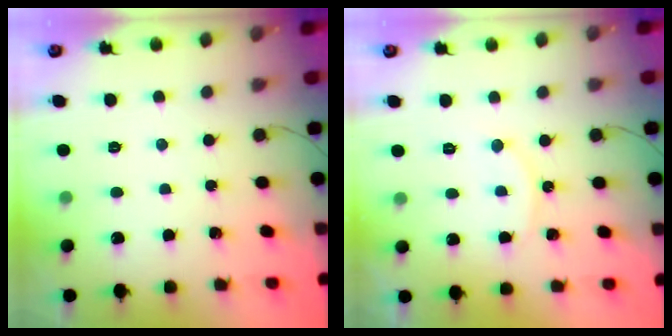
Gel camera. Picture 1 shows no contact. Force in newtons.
{"total": 7.7, "press": 7.7, "slide": 0.2}